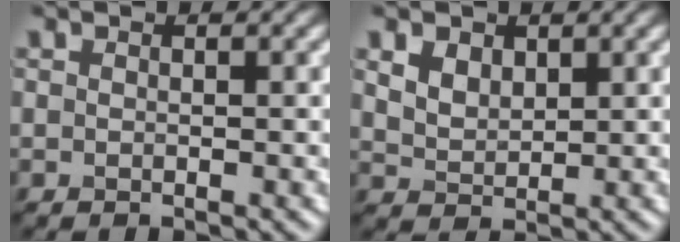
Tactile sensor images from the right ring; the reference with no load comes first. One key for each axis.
{"total": 2.9, "fx": 1.6, "fy": 1.9, "fz": 1.5, "tx": -0.033, "ty": 0.003, "tz": 0.025}